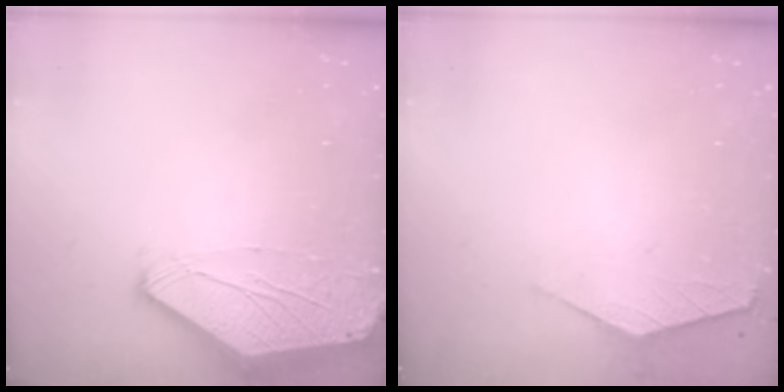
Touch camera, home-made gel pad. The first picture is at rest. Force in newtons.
{"total": 1.3, "press": 1.3, "slide": 0.3}